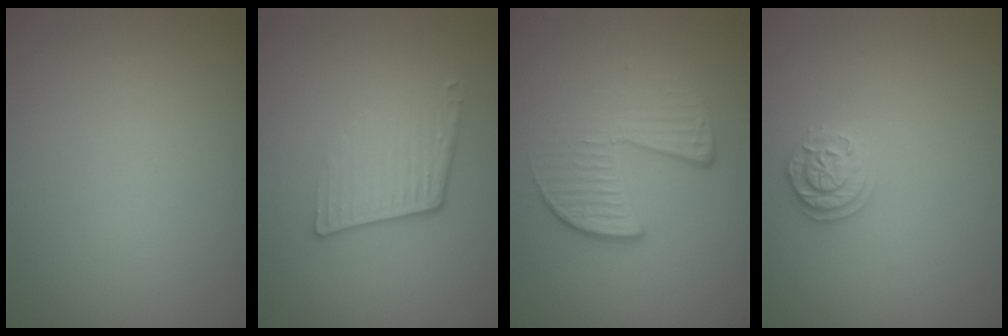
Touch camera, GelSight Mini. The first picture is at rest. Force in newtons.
{"total": 3.3, "press": 2.6, "slide": 2.1}
{"total": 4.0, "press": 2.7, "slide": 2.9}
{"total": 1.9, "press": 1.9, "slide": 0.2}